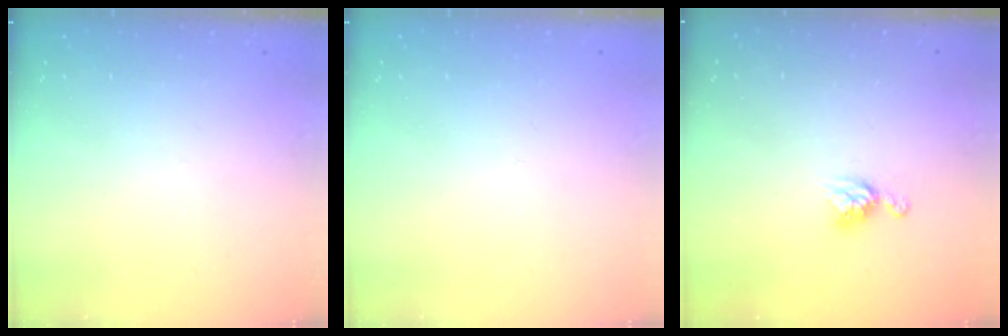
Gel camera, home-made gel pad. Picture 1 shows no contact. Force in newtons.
{"total": 0.0}
{"total": 6.7, "press": 6.7, "slide": 0.5}